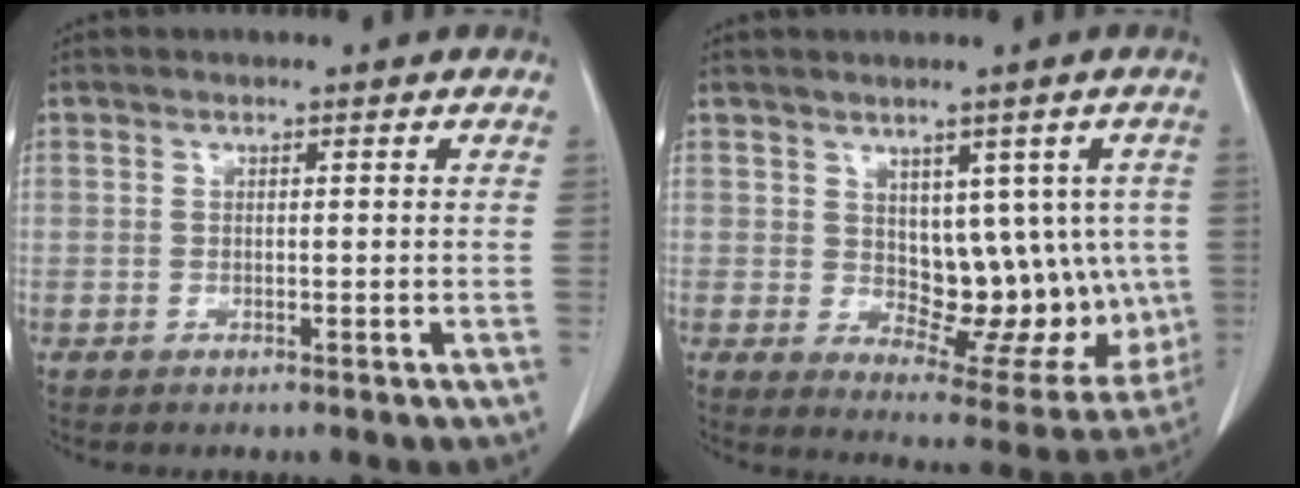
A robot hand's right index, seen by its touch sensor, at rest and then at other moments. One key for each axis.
{"total": 12.9, "fx": 0.8, "fy": 6.9, "fz": 10.9, "tx": -0.119, "ty": 0.004, "tz": 0.034}